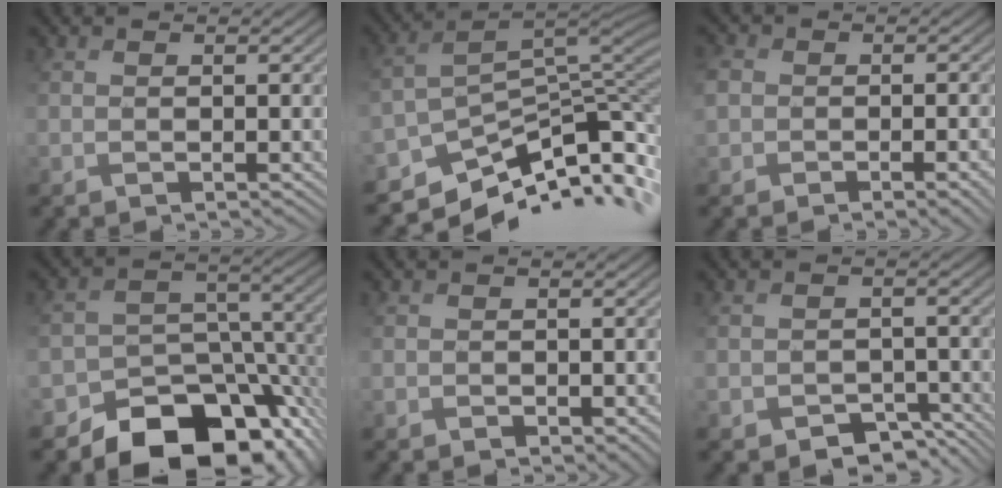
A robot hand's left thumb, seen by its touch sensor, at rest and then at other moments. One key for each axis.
{"total": 10.9, "fx": -8.4, "fy": 3.2, "fz": 6.1, "tx": -0.117, "ty": 0.002, "tz": -0.141}
{"total": 7.0, "fx": -2.7, "fy": 4.6, "fz": 4.5, "tx": -0.056, "ty": 0.006, "tz": -0.034}
{"total": 13.2, "fx": -8.9, "fy": 7.6, "fz": 6.0, "tx": -0.089, "ty": -0.019, "tz": -0.138}
{"total": 2.7, "fx": -1.4, "fy": 1.9, "fz": 1.3, "tx": -0.014, "ty": -0.003, "tz": -0.012}
{"total": 3.7, "fx": -2.8, "fy": 2.4, "fz": 0.7, "tx": -0.008, "ty": -0.004, "tz": -0.041}